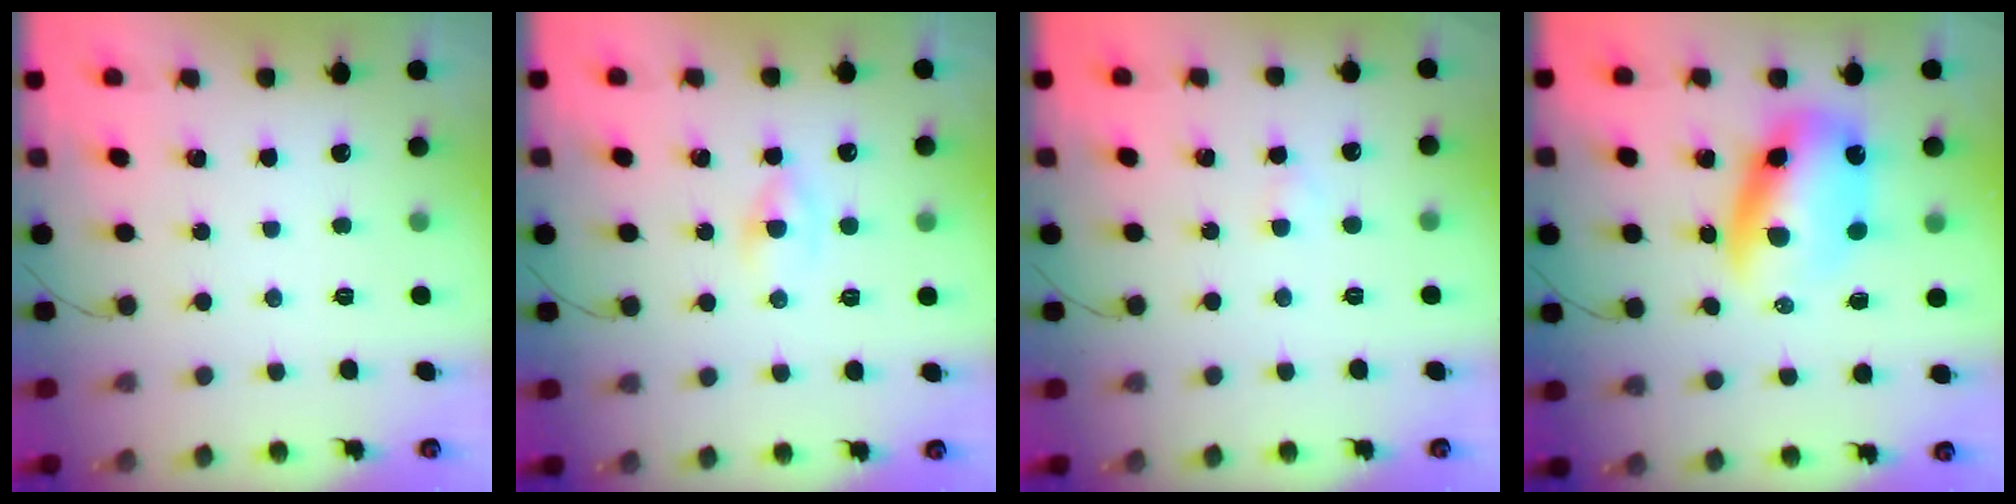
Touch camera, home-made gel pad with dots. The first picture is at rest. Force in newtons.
{"total": 1.4, "press": 1.1, "slide": 0.9}
{"total": 1.3, "press": 1.1, "slide": 0.7}
{"total": 10.8, "press": 10.4, "slide": 2.7}